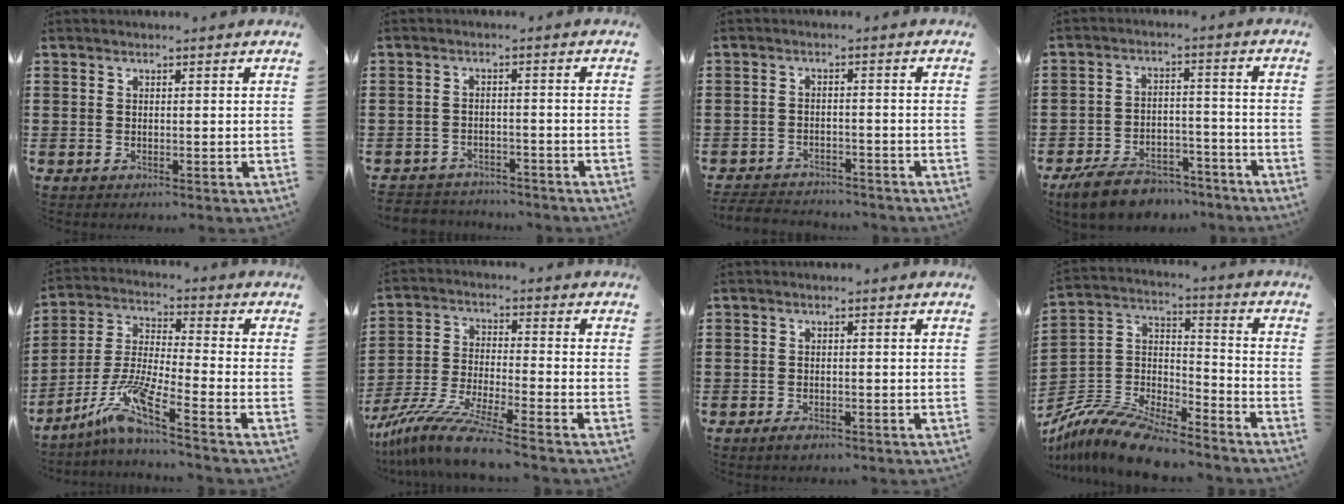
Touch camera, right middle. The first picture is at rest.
{"total": 2.9, "force": [-2.8, 0.7, -0.3], "torque": [-0.003, 0.001, -0.062]}
{"total": 3.4, "force": [-3.4, 0.6, 0.0], "torque": [-0.005, 0.001, -0.073]}
{"total": 7.5, "force": [-6.9, 2.2, 2.2], "torque": [-0.046, 0.021, -0.134]}
{"total": 8.7, "force": [-5.8, 0.4, 6.4], "torque": [-0.155, -0.027, -0.120]}
{"total": 10.2, "force": [-9.0, 0.0, 4.9], "torque": [-0.105, 0.000, -0.181]}
{"total": 1.5, "force": [-1.2, 0.8, 0.6], "torque": [-0.014, 0.001, -0.024]}
{"total": 11.5, "force": [-10.6, 1.9, 4.0], "torque": [-0.096, 0.022, -0.221]}